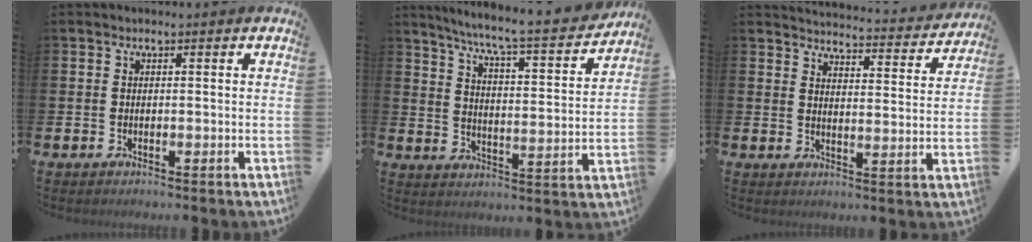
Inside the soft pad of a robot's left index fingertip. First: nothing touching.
{"total": 7.3, "force": [6.7, 0.1, 2.9], "torque": [-0.080, -0.056, 0.109]}
{"total": 3.8, "force": [3.8, 0.4, 0.3], "torque": [-0.022, -0.037, 0.061]}